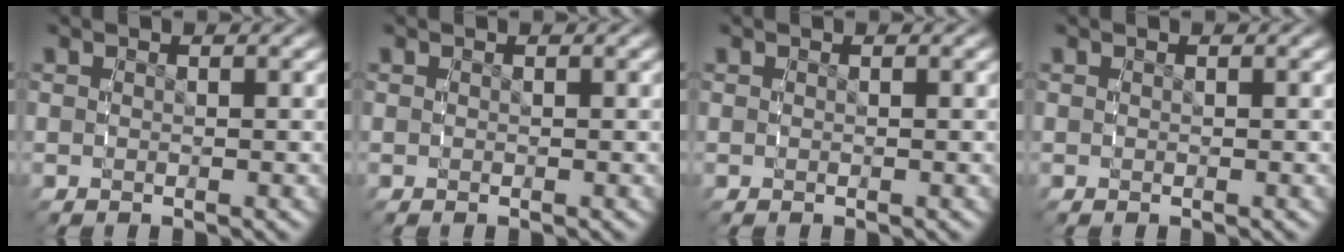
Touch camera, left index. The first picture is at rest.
{"total": 0.0}
{"total": 0.0}
{"total": 0.0}